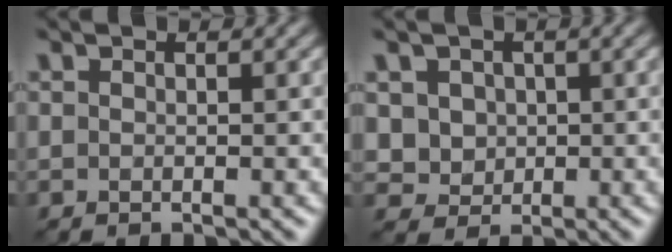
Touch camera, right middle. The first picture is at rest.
{"total": 4.1, "force": [1.0, 3.5, 1.8], "torque": [-0.048, 0.003, 0.023]}